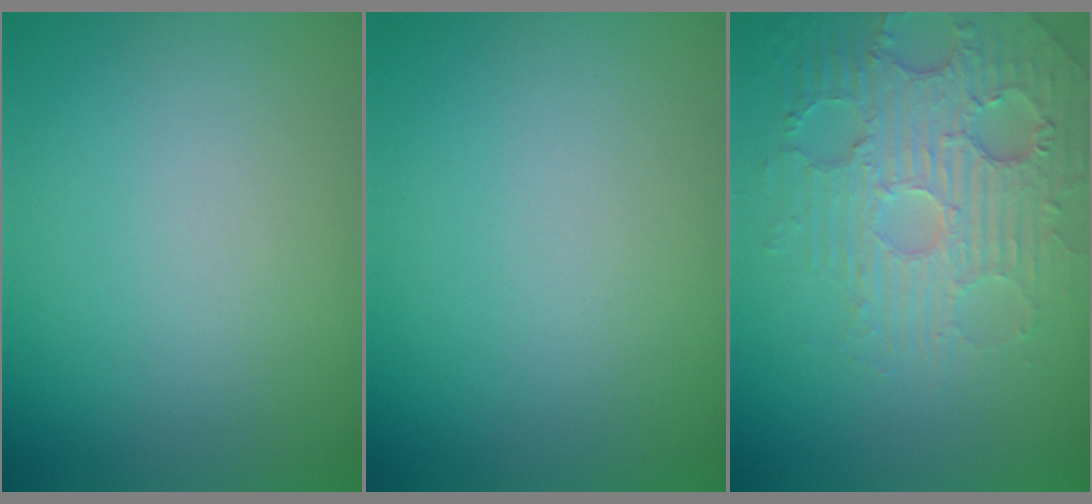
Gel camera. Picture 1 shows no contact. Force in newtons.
{"total": 0.0}
{"total": 4.8, "press": 4.3, "slide": 2.1}